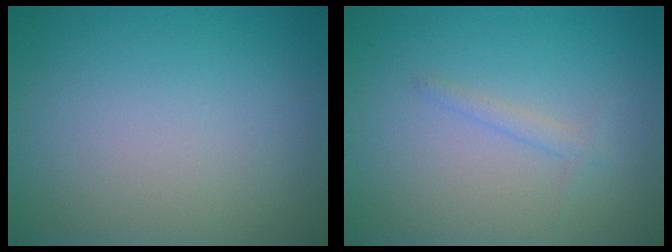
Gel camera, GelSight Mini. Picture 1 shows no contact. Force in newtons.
{"total": 1.0, "press": 1.0, "slide": 0.0}